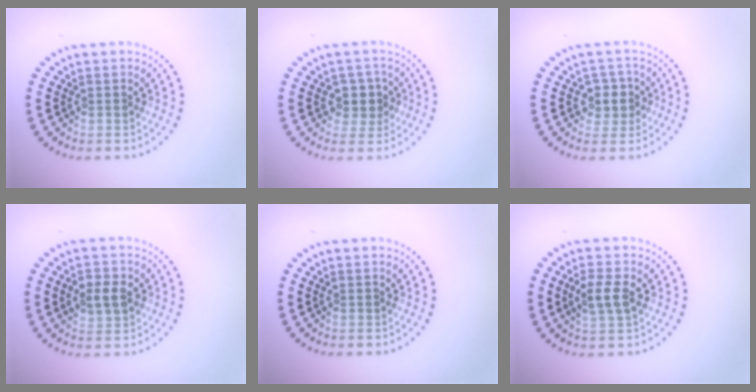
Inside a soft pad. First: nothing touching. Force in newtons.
{"total": 2.5, "press": 2.1, "slide": 1.3}
{"total": 2.5, "press": 2.2, "slide": 1.3}
{"total": 2.8, "press": 2.8, "slide": 0.3}
{"total": 0.0}
{"total": 2.7, "press": 2.6, "slide": 0.6}